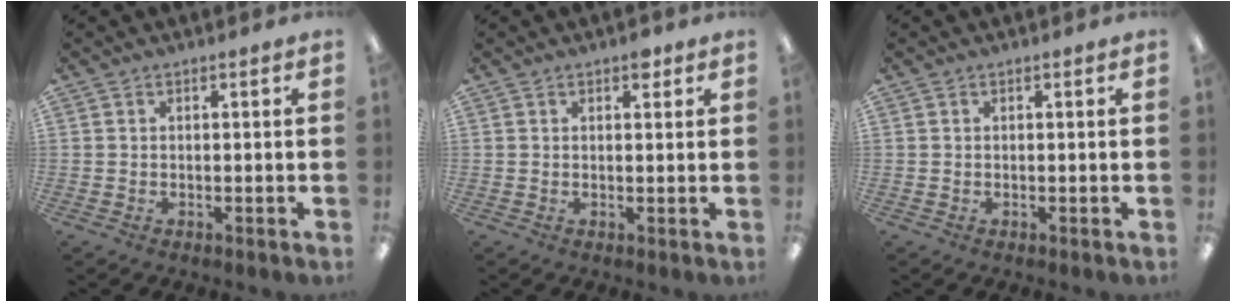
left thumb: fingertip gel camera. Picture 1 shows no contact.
{"total": 2.5, "force": [1.5, 1.3, 1.5], "torque": [-0.008, -0.005, 0.020]}
{"total": 0.0}